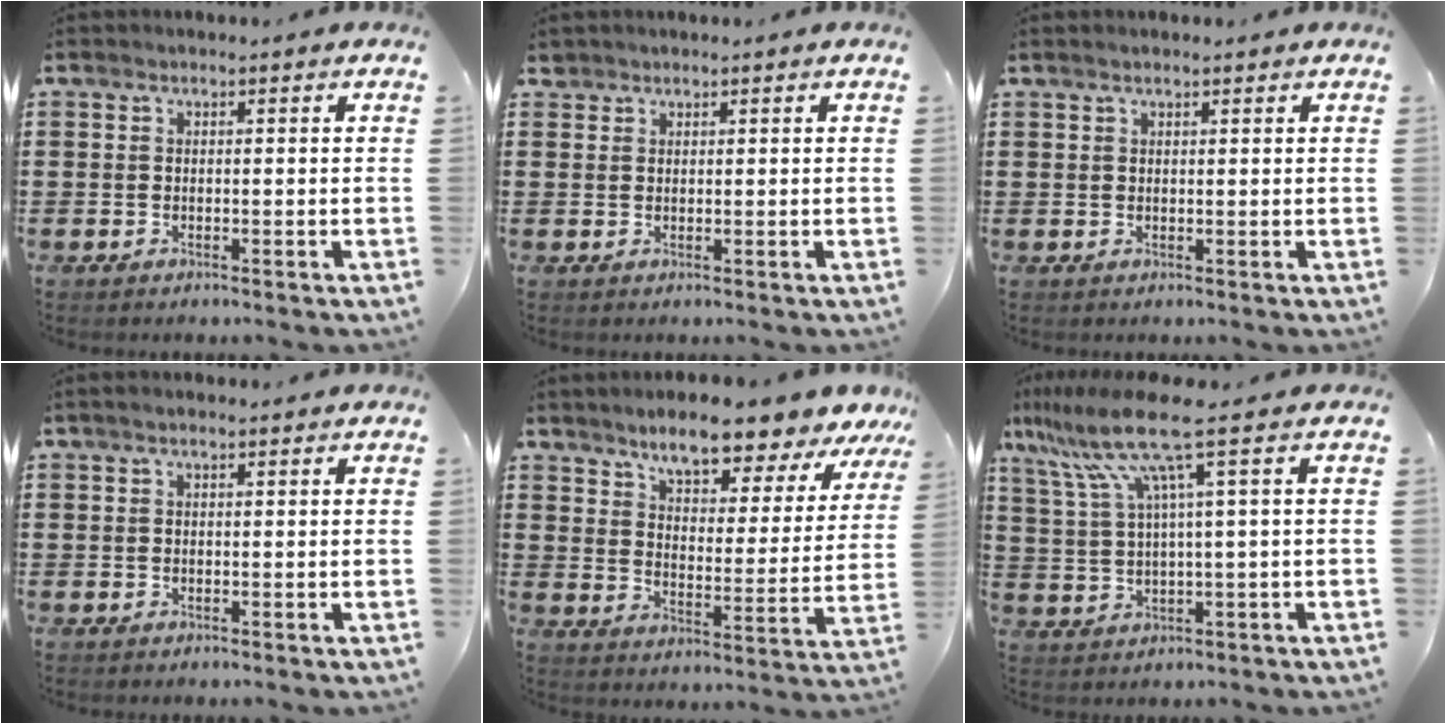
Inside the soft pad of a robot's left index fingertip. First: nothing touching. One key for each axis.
{"total": 1.4, "fx": 1.2, "fy": 0.7, "fz": 0.2, "tx": -0.008, "ty": 0.002, "tz": 0.024}
{"total": 1.0, "fx": 0.8, "fy": 0.2, "fz": 0.6, "tx": -0.012, "ty": 0.002, "tz": 0.015}
{"total": 1.3, "fx": 0.8, "fy": 0.3, "fz": 0.9, "tx": -0.019, "ty": 0.002, "tz": 0.015}
{"total": 8.4, "fx": 7.6, "fy": 1.1, "fz": 3.3, "tx": -0.081, "ty": -0.044, "tz": 0.130}
{"total": 10.7, "fx": 5.3, "fy": 0.5, "fz": 9.3, "tx": -0.224, "ty": -0.023, "tz": 0.078}